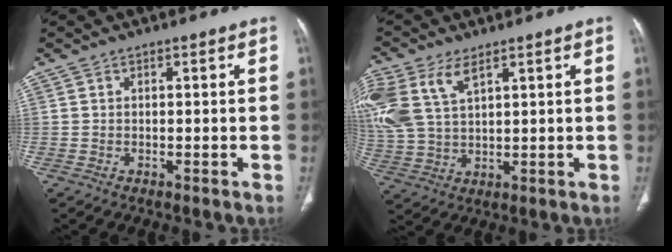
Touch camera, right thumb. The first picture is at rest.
{"total": 12.9, "force": [6.2, 6.8, 9.0], "torque": [-0.221, -0.003, 0.131]}